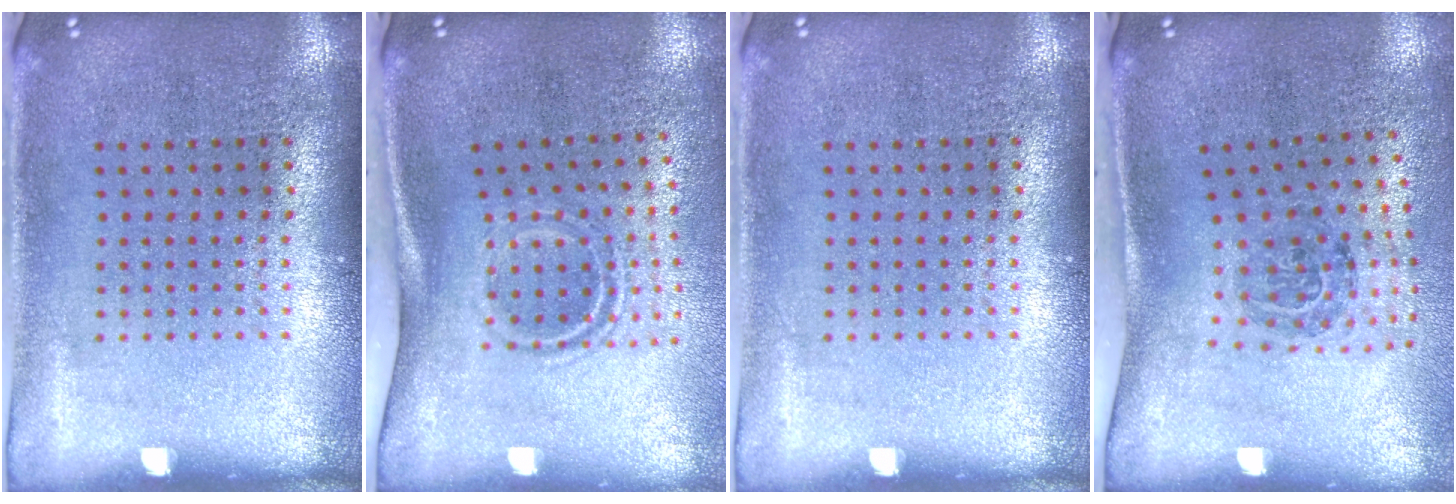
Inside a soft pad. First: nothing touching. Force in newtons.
{"total": 1.9, "press": 1.1, "slide": 1.5}
{"total": 0.0}
{"total": 1.7, "press": 1.1, "slide": 1.3}